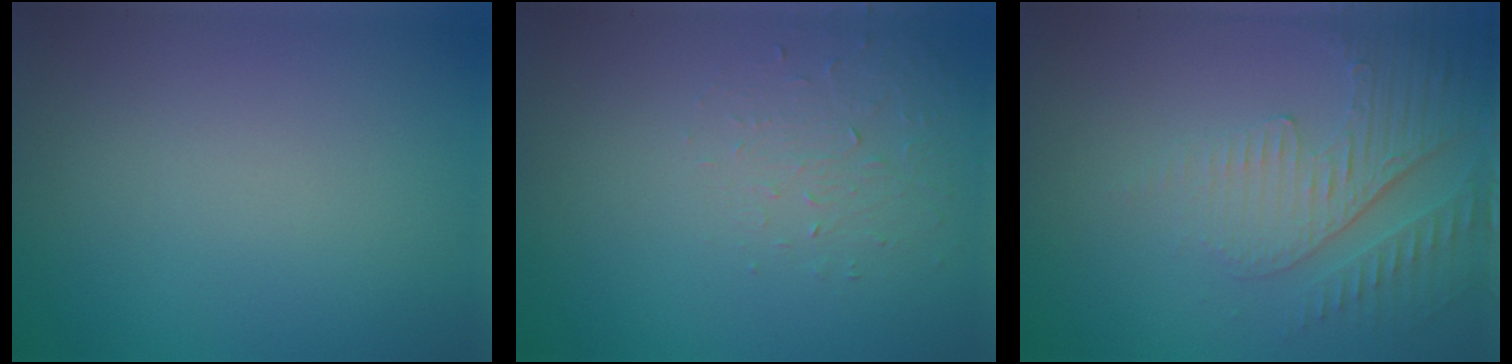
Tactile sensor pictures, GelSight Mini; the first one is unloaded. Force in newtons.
{"total": 1.4, "press": 0.7, "slide": 1.2}
{"total": 5.0, "press": 3.2, "slide": 3.8}